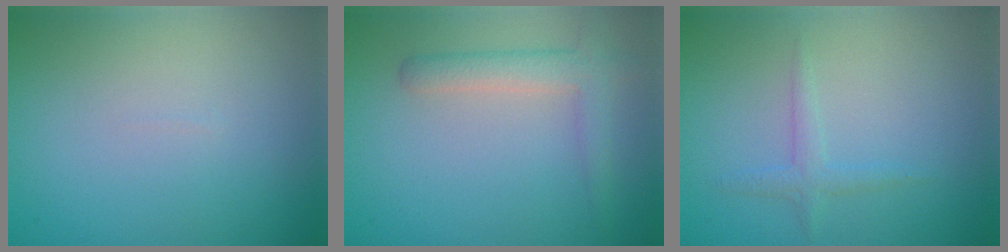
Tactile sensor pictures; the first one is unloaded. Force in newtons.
{"total": 2.9, "press": 2.9, "slide": 0.2}
{"total": 1.3, "press": 1.3, "slide": 0.0}